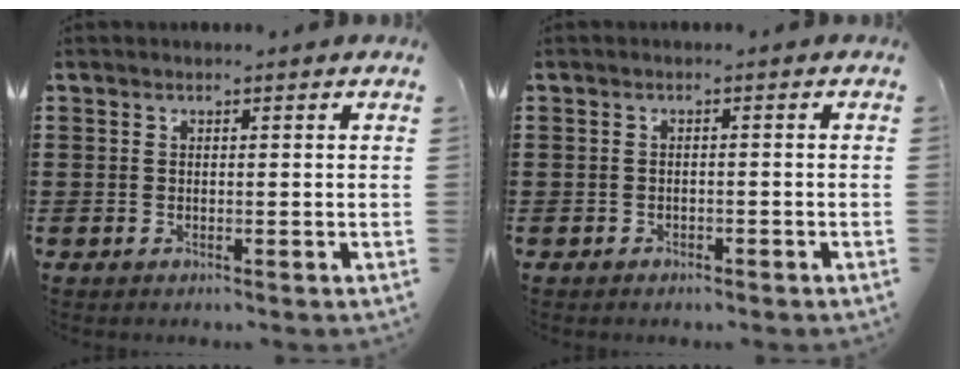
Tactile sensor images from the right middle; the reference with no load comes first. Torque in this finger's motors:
{"motor_torque": [-0.26, -0.18, -0.03, -0.01]}